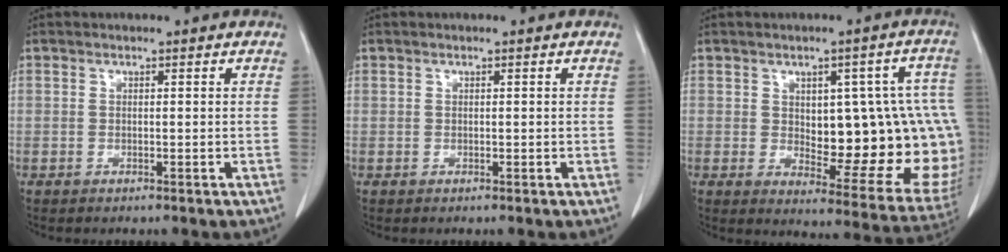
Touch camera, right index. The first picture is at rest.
{"total": 0.0}
{"total": 19.9, "force": [0.1, 7.6, 18.4], "torque": [-0.169, 0.024, 0.026]}